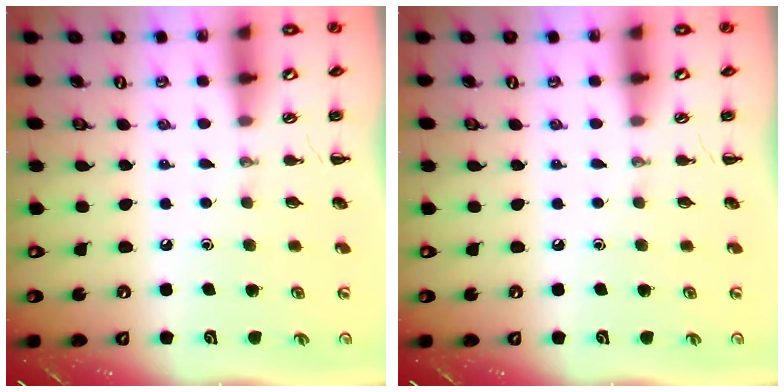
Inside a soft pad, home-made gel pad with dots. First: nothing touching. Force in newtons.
{"total": 0.0}